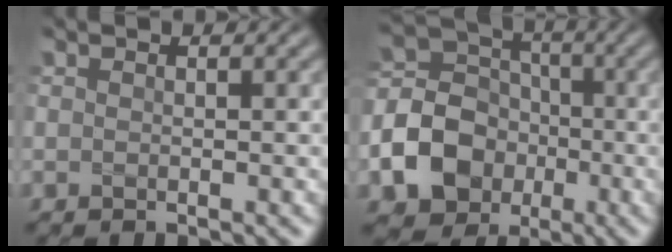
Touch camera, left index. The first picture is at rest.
{"total": 8.2, "force": [-2.6, 6.8, 3.8], "torque": [-0.073, -0.001, -0.067]}